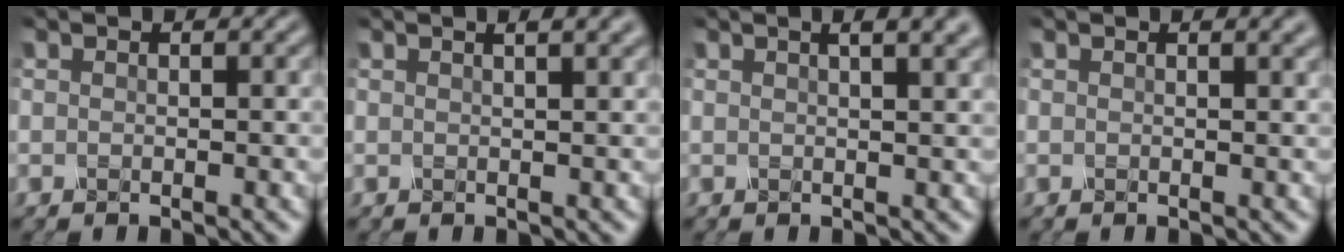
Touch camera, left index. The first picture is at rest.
{"total": 3.4, "force": [1.8, 1.3, 2.5], "torque": [-0.009, 0.013, 0.000]}
{"total": 6.0, "force": [3.2, 2.6, 4.3], "torque": [-0.018, 0.037, 0.004]}
{"total": 1.8, "force": [1.1, 0.6, 1.2], "torque": [-0.007, 0.003, 0.014]}